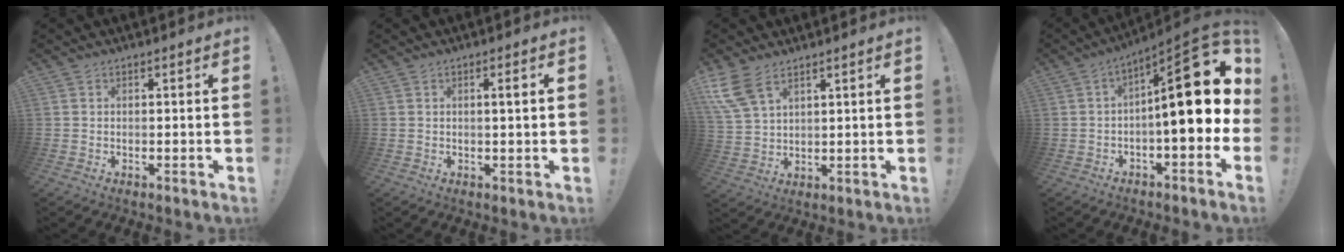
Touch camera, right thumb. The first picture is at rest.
{"total": 2.6, "force": [0.4, -0.2, 2.5], "torque": [-0.032, -0.005, 0.001]}
{"total": 9.1, "force": [5.8, 4.4, 5.5], "torque": [-0.121, -0.023, 0.116]}
{"total": 20.3, "force": [2.2, 5.8, 19.3], "torque": [-0.268, -0.013, 0.036]}